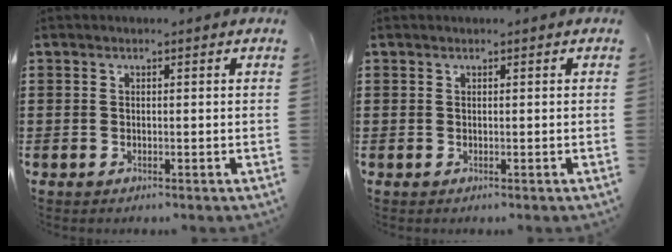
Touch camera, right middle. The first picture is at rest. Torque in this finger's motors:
{"motor_torque": [0.09, -0.04, -0.01, -0.01]}